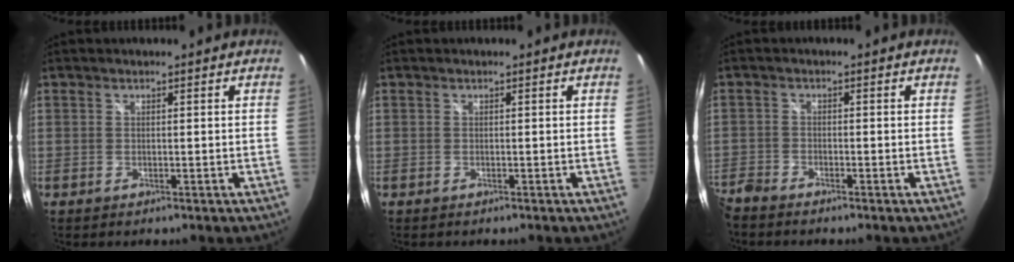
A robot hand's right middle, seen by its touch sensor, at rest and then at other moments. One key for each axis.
{"total": 0.0}
{"total": 5.1, "fx": -4.7, "fy": 1.3, "fz": 1.3, "tx": -0.051, "ty": -0.019, "tz": -0.099}